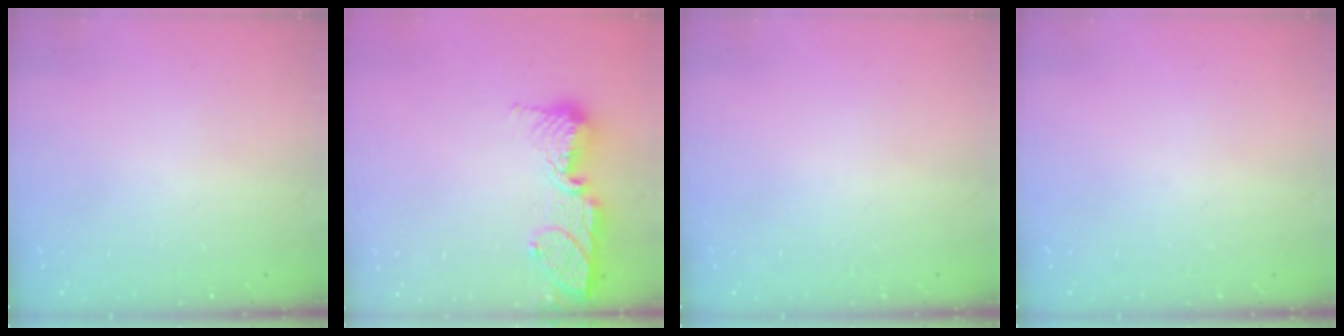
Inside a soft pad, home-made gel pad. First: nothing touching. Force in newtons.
{"total": 16.3, "press": 16.3, "slide": 1.3}
{"total": 0.0}
{"total": 0.0}